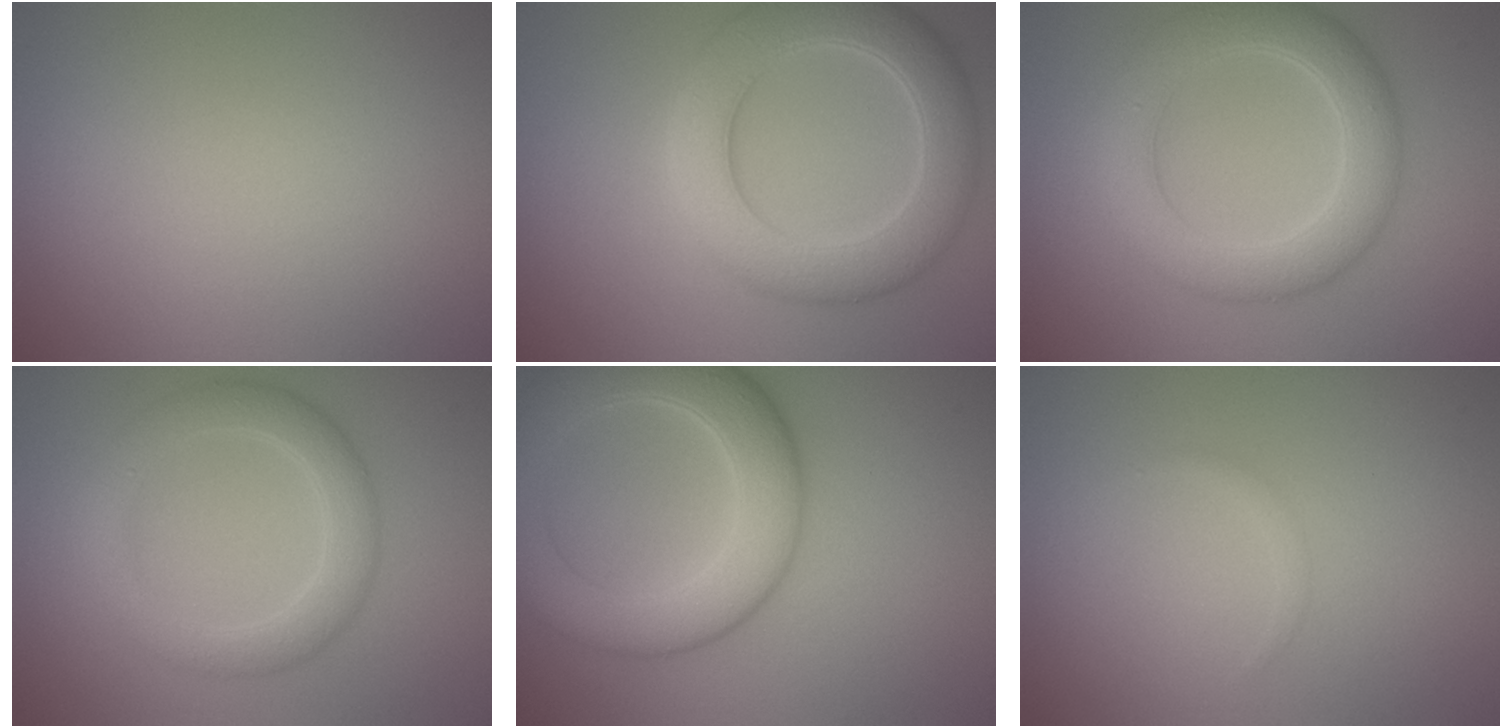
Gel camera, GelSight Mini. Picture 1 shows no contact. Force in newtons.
{"total": 6.9, "press": 6.9, "slide": 0.5}
{"total": 5.6, "press": 5.6, "slide": 0.4}
{"total": 3.9, "press": 3.9, "slide": 0.1}
{"total": 8.1, "press": 8.1, "slide": 0.4}
{"total": 0.5, "press": 0.5, "slide": 0.0}